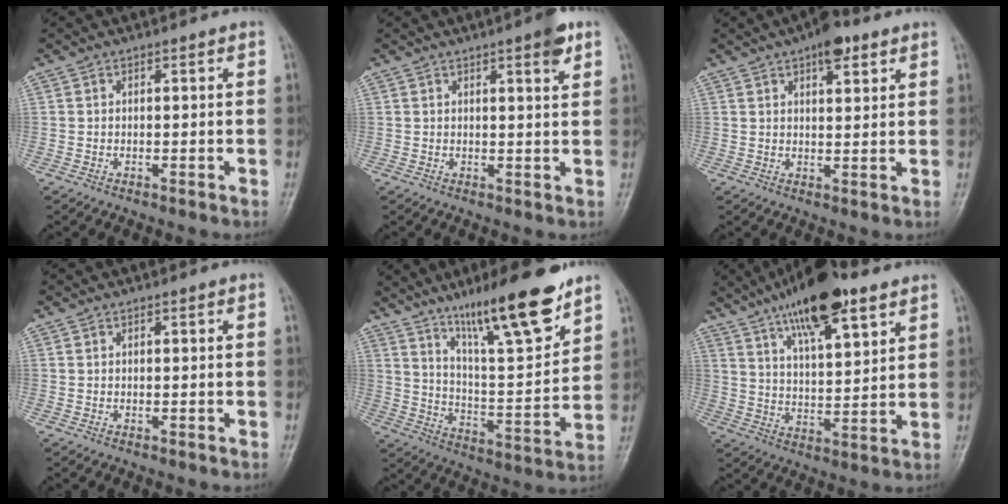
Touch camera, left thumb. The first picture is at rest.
{"total": 6.3, "force": [3.6, 0.9, 5.1], "torque": [-0.065, -0.017, 0.047]}
{"total": 6.6, "force": [3.9, 2.8, 4.6], "torque": [-0.046, -0.015, 0.051]}
{"total": 0.0}
{"total": 18.9, "force": [12.9, 3.6, 13.3], "torque": [-0.186, -0.075, 0.219]}
{"total": 17.1, "force": [10.6, 5.4, 12.2], "torque": [-0.177, -0.038, 0.179]}